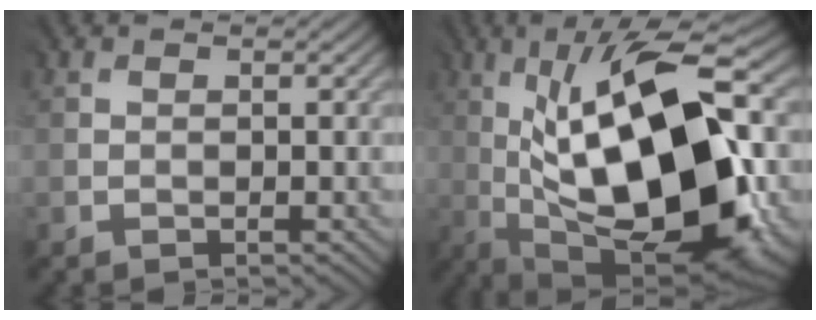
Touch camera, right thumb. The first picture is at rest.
{"total": 18.8, "force": [-0.7, 7.6, 17.2], "torque": [-0.296, 0.019, -0.025]}